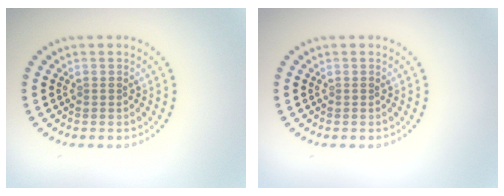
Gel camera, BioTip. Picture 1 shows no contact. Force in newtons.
{"total": 0.0}